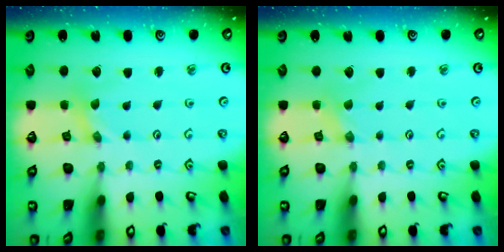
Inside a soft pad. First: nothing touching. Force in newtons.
{"total": 0.0}